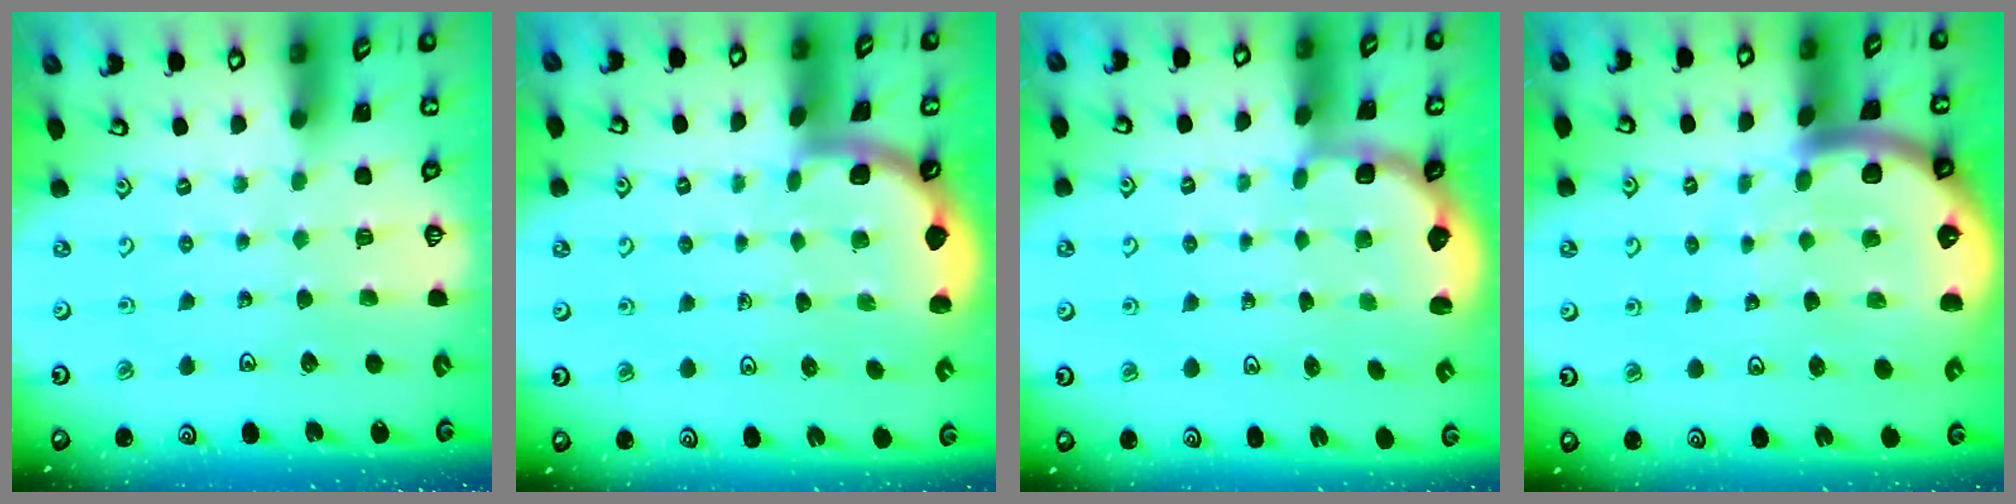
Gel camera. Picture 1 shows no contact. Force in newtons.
{"total": 1.7, "press": 1.7, "slide": 0.1}
{"total": 2.7, "press": 2.1, "slide": 1.8}
{"total": 7.2, "press": 7.1, "slide": 1.0}